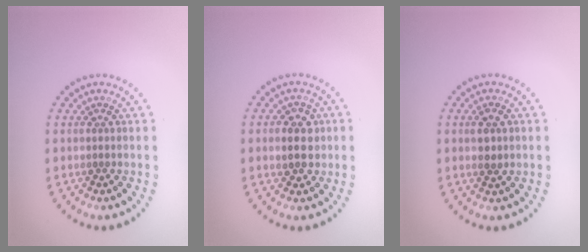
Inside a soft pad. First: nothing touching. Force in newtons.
{"total": 3.0, "press": 3.0, "slide": 0.6}
{"total": 1.8, "press": 1.8, "slide": 0.4}